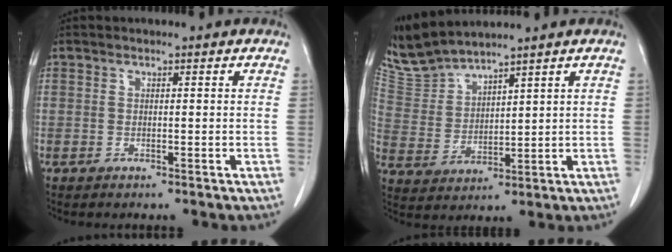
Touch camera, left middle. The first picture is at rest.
{"total": 7.2, "force": [7.0, -0.2, 1.4], "torque": [-0.053, 0.007, 0.159]}